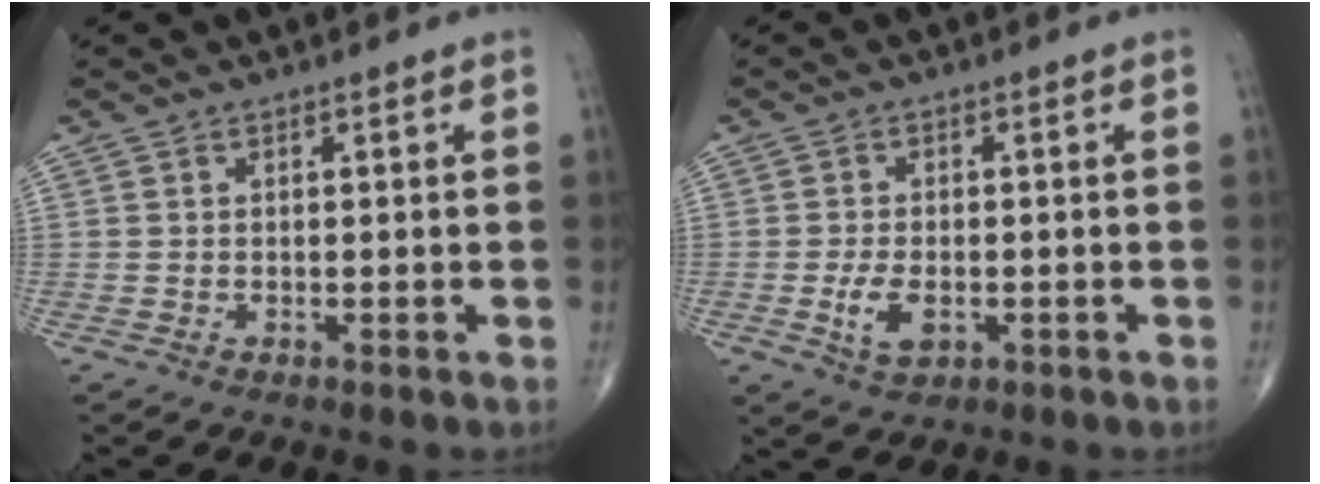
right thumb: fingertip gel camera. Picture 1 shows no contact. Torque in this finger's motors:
{"motor_torque": [-0.04, 0.12, 0.52, -0.03, 0.02]}